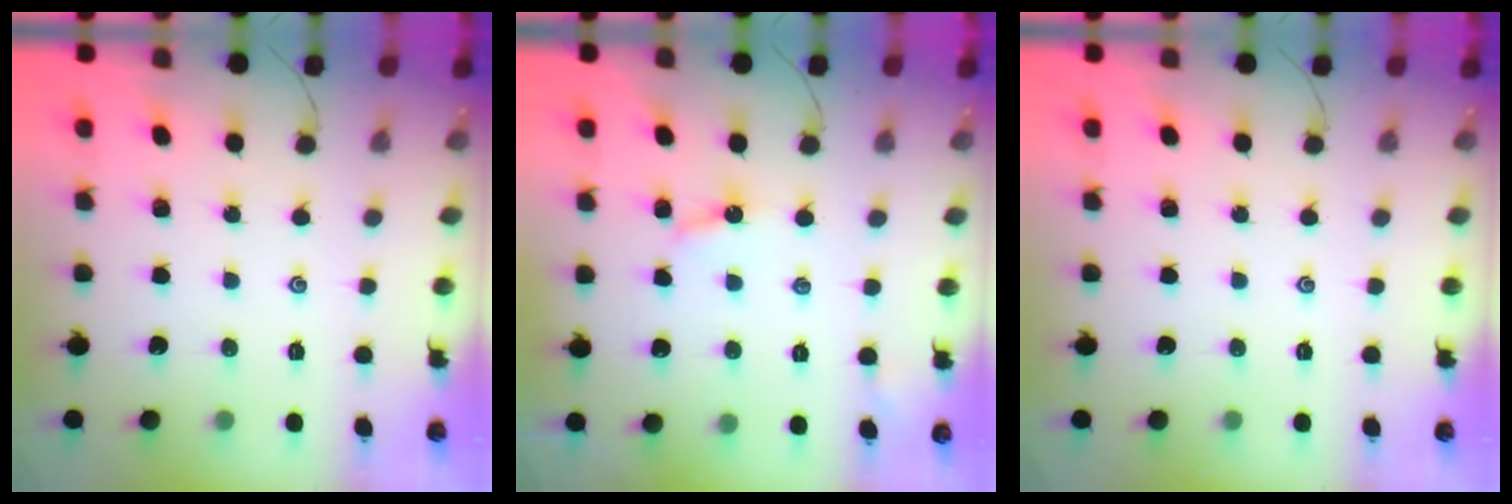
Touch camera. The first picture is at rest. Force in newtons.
{"total": 4.3, "press": 4.2, "slide": 0.3}
{"total": 0.0}